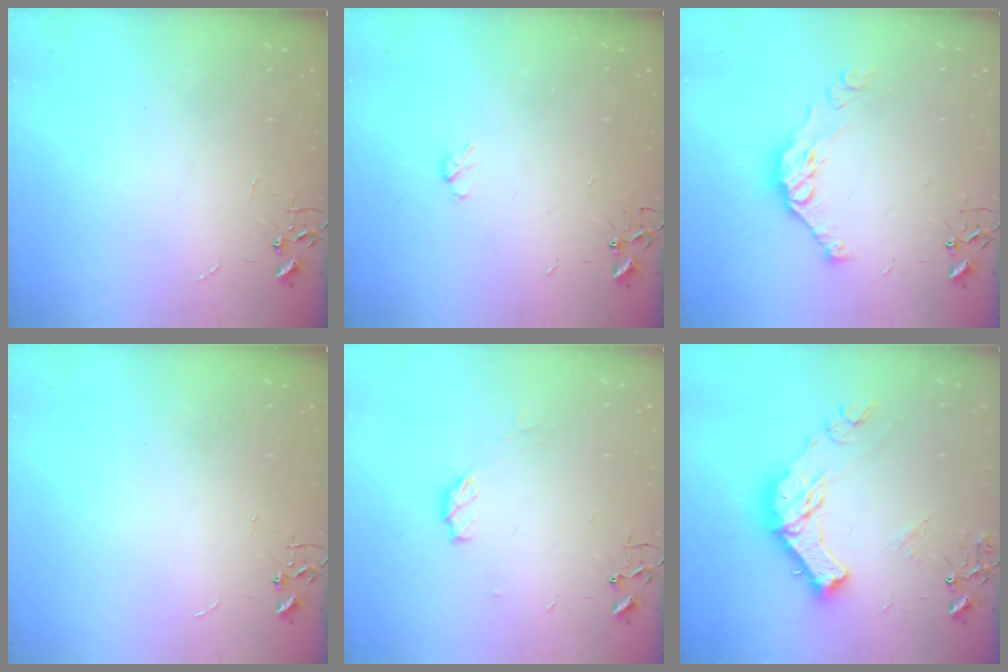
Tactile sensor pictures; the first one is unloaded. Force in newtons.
{"total": 4.0, "press": 3.9, "slide": 0.7}
{"total": 11.1, "press": 11.1, "slide": 0.8}
{"total": 0.0}
{"total": 5.5, "press": 5.5, "slide": 0.3}
{"total": 18.6, "press": 18.5, "slide": 1.5}